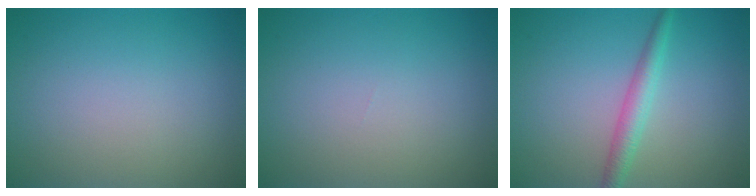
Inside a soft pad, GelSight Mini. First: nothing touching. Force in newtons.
{"total": 0.0}
{"total": 2.4, "press": 2.4, "slide": 0.0}